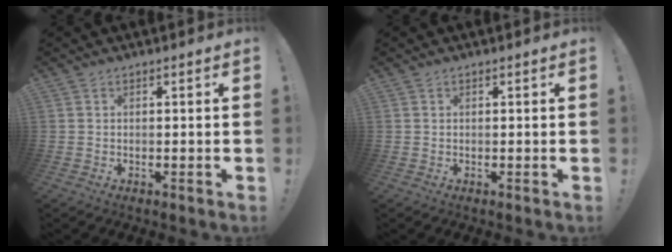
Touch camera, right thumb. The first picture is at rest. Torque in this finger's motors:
{"motor_torque": [-0.05, 0.11, 0.14, 0.04, -0.09]}